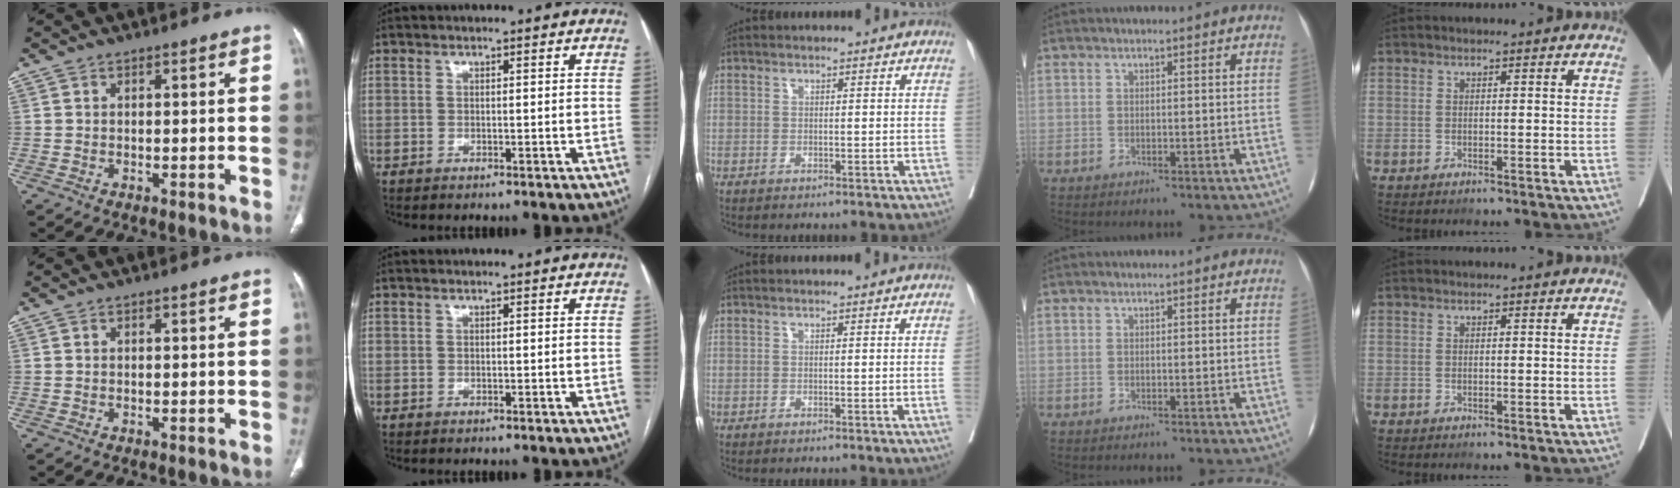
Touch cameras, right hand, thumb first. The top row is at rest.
{"middle": {"total": 0.8, "force": [0.0, -0.4, 0.7], "torque": [-0.003, 0.001, 0.001]}}